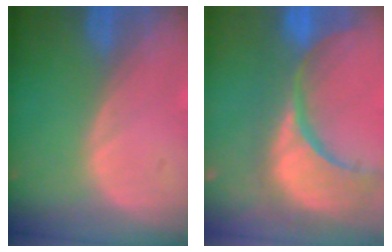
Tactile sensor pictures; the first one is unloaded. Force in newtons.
{"total": 15.3, "press": 12.2, "slide": 9.3}